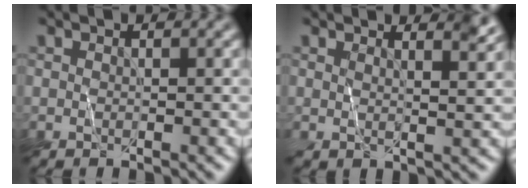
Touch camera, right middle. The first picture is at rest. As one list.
[{"total": 3.3, "force": [2.5, 1.0, 1.9], "torque": [-0.021, 0.011, 0.025]}]